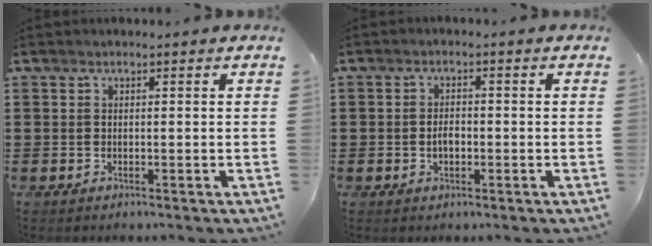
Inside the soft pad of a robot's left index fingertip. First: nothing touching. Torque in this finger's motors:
{"motor_torque": [0.04, 0.03, 0.00, 0.04]}